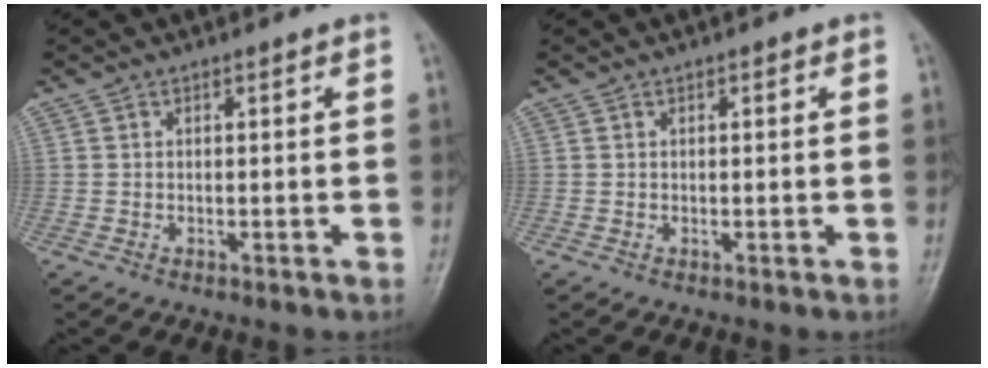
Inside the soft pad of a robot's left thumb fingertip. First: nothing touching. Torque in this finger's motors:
{"motor_torque": [-0.16, -0.05, -0.17, 0.00, 0.01]}